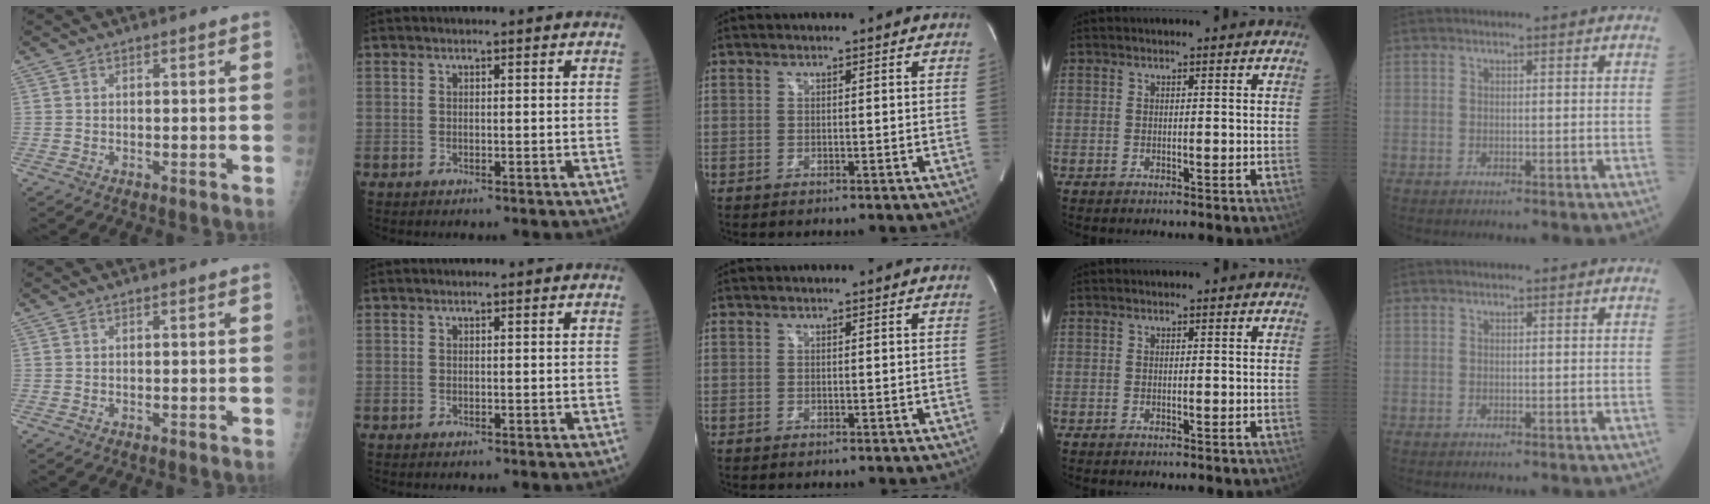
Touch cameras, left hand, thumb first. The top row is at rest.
{}